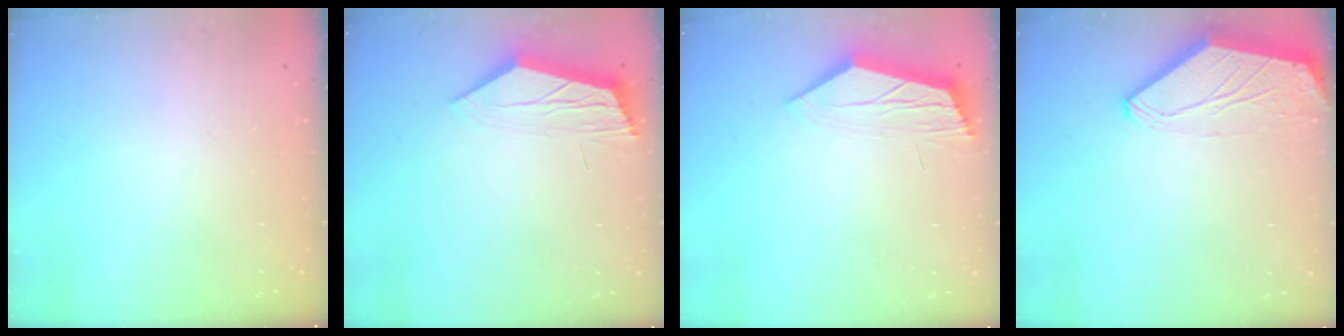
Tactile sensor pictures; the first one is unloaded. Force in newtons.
{"total": 7.0, "press": 6.9, "slide": 0.7}
{"total": 7.0, "press": 6.9, "slide": 0.7}
{"total": 0.0}